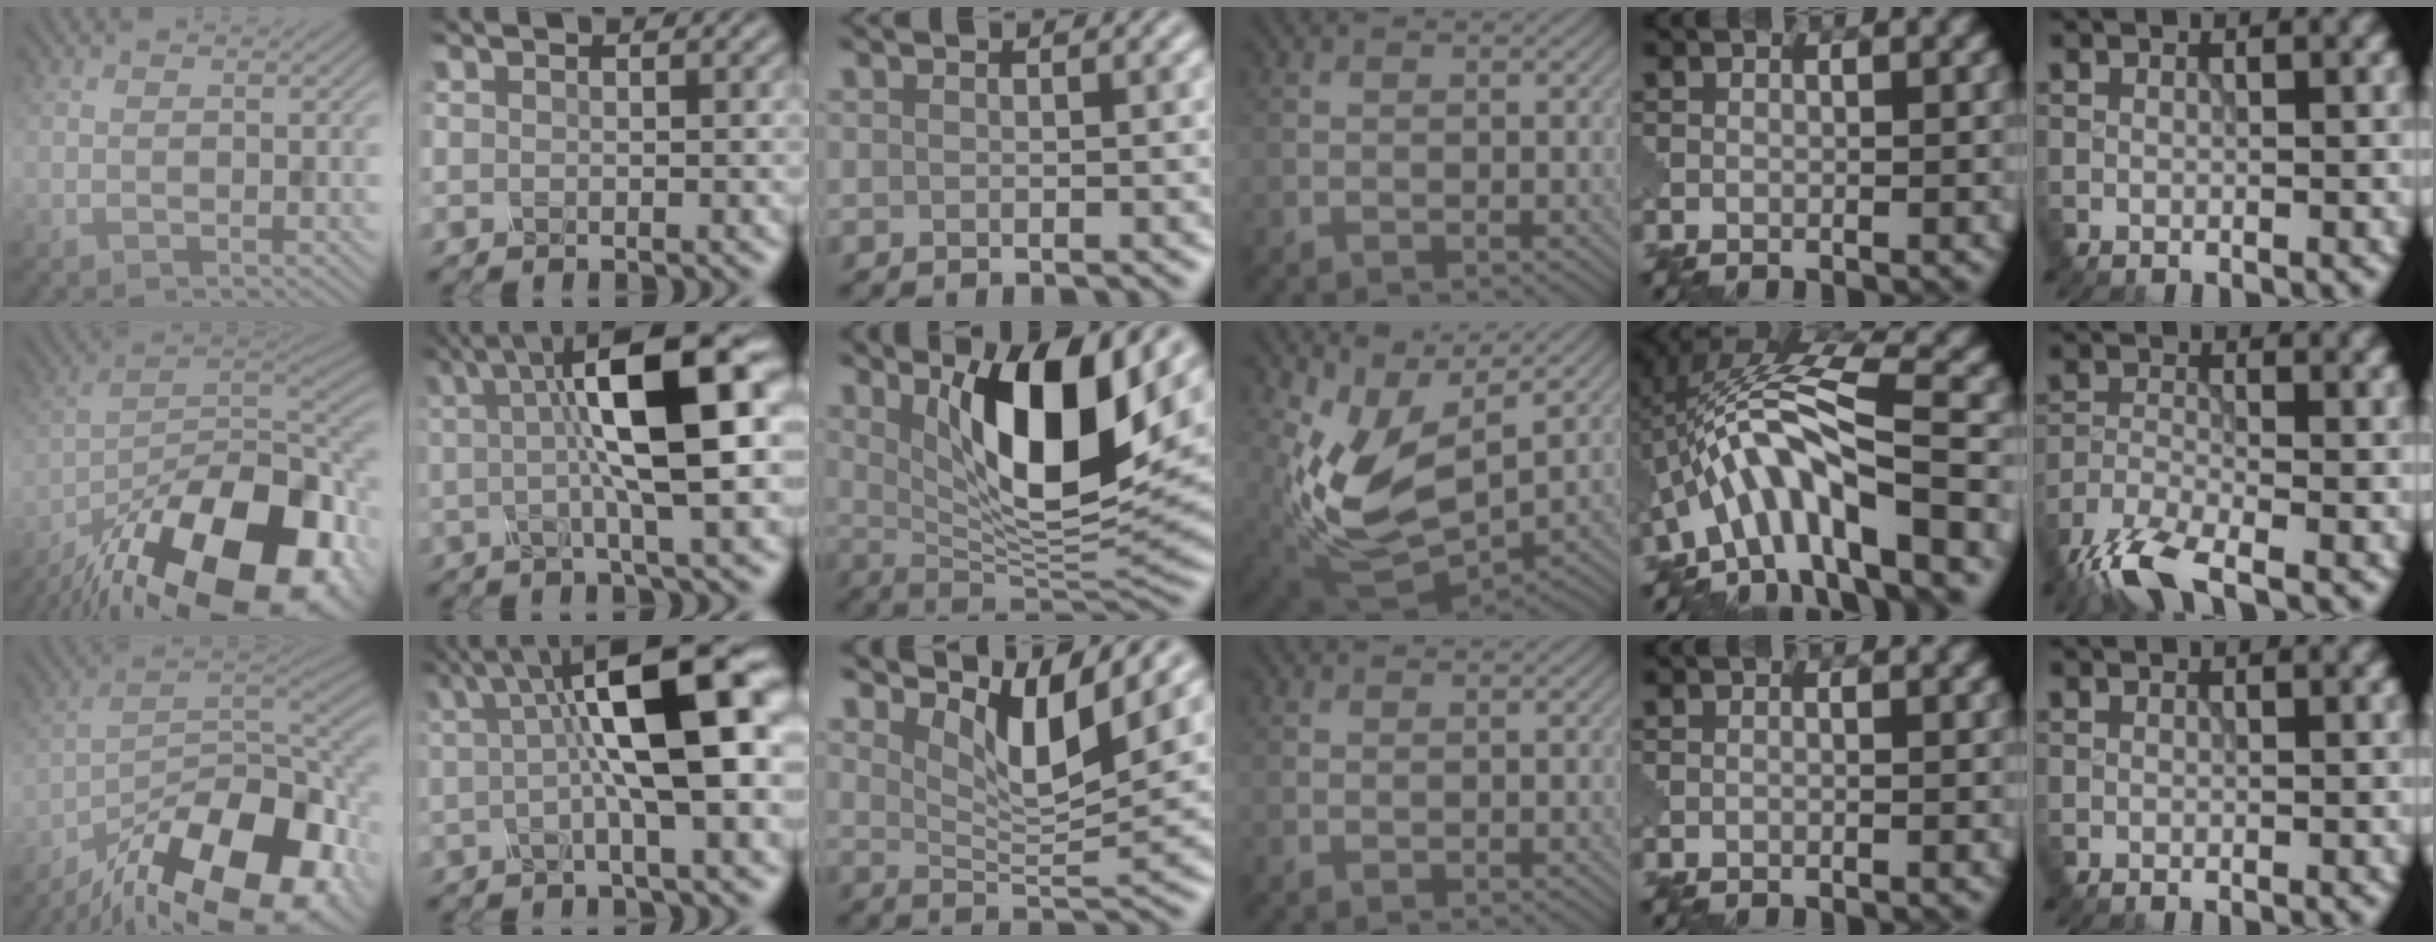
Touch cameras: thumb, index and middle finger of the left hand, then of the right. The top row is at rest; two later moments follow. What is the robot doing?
{"motion": "disassemble", "object": "glue stick"}